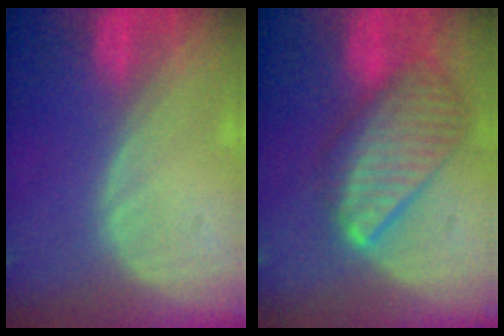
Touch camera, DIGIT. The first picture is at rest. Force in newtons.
{"total": 9.8, "press": 8.5, "slide": 4.8}